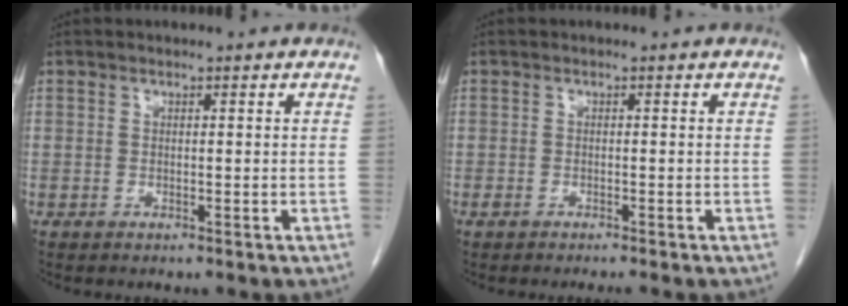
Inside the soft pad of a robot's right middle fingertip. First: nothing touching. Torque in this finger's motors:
{"motor_torque": [-0.33, 0.05, 0.02, 0.01]}